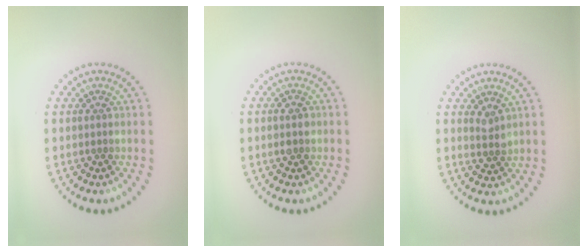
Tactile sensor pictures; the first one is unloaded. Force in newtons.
{"total": 1.0, "press": 1.0, "slide": 0.2}
{"total": 1.4, "press": 1.1, "slide": 0.8}